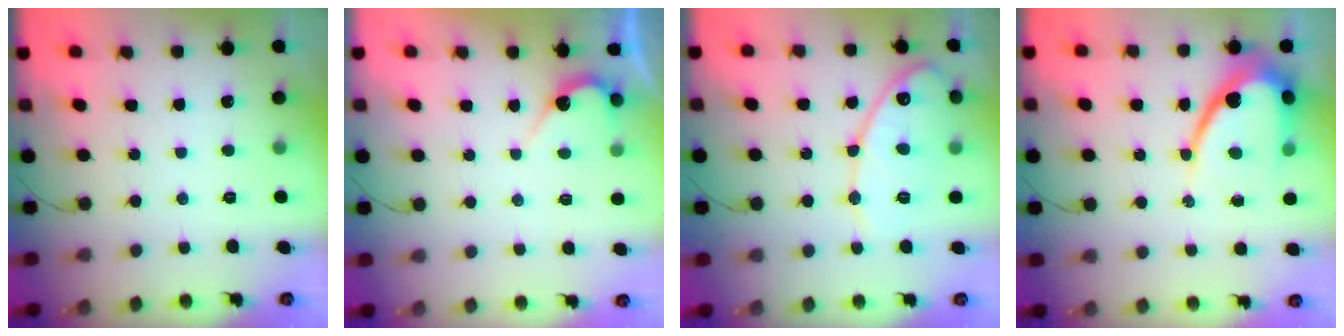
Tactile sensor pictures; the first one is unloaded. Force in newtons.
{"total": 5.4, "press": 5.4, "slide": 0.3}
{"total": 14.5, "press": 14.5, "slide": 0.8}
{"total": 12.3, "press": 12.3, "slide": 1.0}